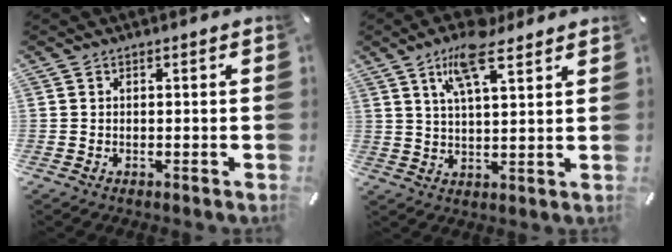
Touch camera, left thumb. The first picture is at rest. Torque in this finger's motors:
{"motor_torque": [1.96, 0.99, 1.08, -1.17, 0.16]}